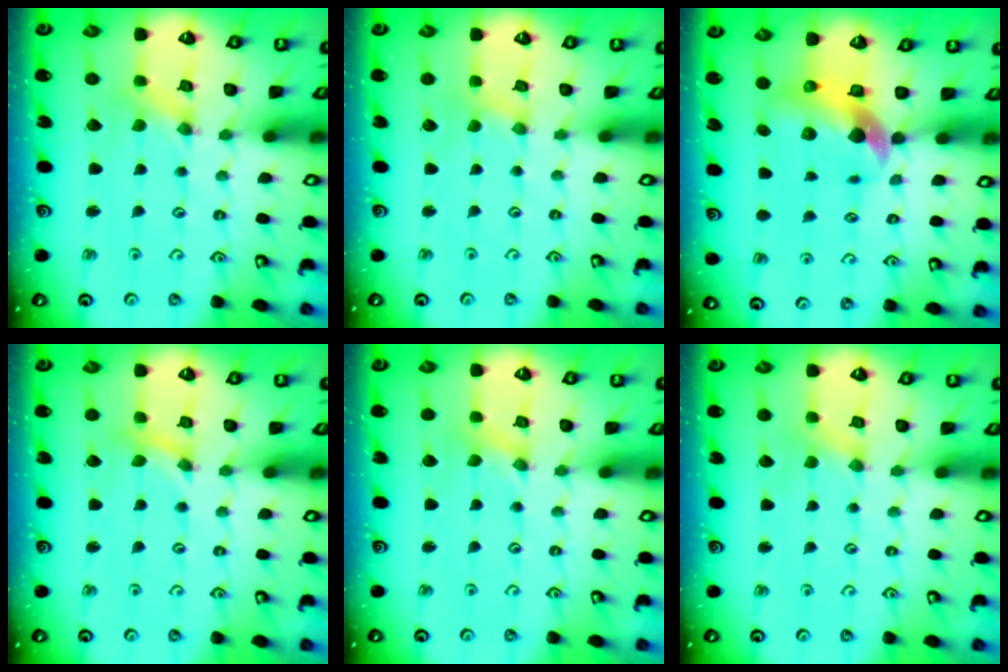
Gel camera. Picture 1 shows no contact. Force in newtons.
{"total": 0.6, "press": 0.6, "slide": 0.1}
{"total": 8.5, "press": 8.3, "slide": 1.4}
{"total": 0.8, "press": 0.8, "slide": 0.1}
{"total": 0.0}
{"total": 0.7, "press": 0.7, "slide": 0.2}